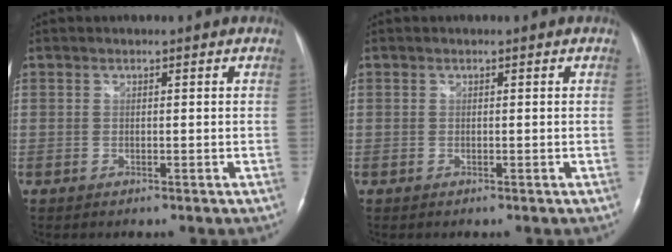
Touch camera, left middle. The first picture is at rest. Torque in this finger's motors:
{"motor_torque": [0.15, -0.27, -0.09, -0.01]}